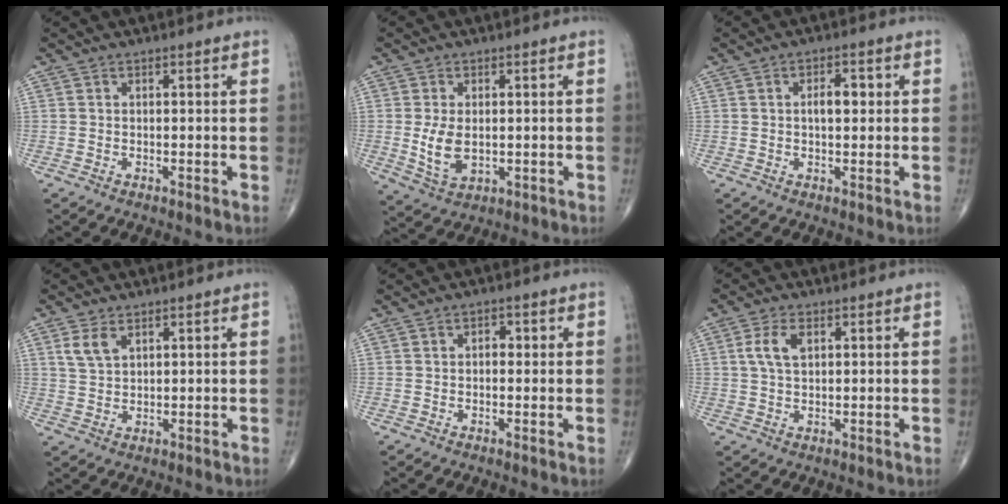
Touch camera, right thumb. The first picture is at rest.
{"total": 6.6, "force": [-0.1, 4.0, 5.2], "torque": [-0.095, -0.012, 0.008]}
{"total": 3.9, "force": [0.5, 2.0, 3.3], "torque": [-0.047, 0.004, 0.006]}
{"total": 3.9, "force": [2.0, 2.2, 2.5], "torque": [-0.046, -0.004, 0.047]}
{"total": 1.8, "force": [0.3, 1.2, 1.3], "torque": [-0.009, 0.005, 0.000]}
{"total": 4.7, "force": [1.4, 2.5, 3.8], "torque": [-0.082, 0.004, 0.027]}